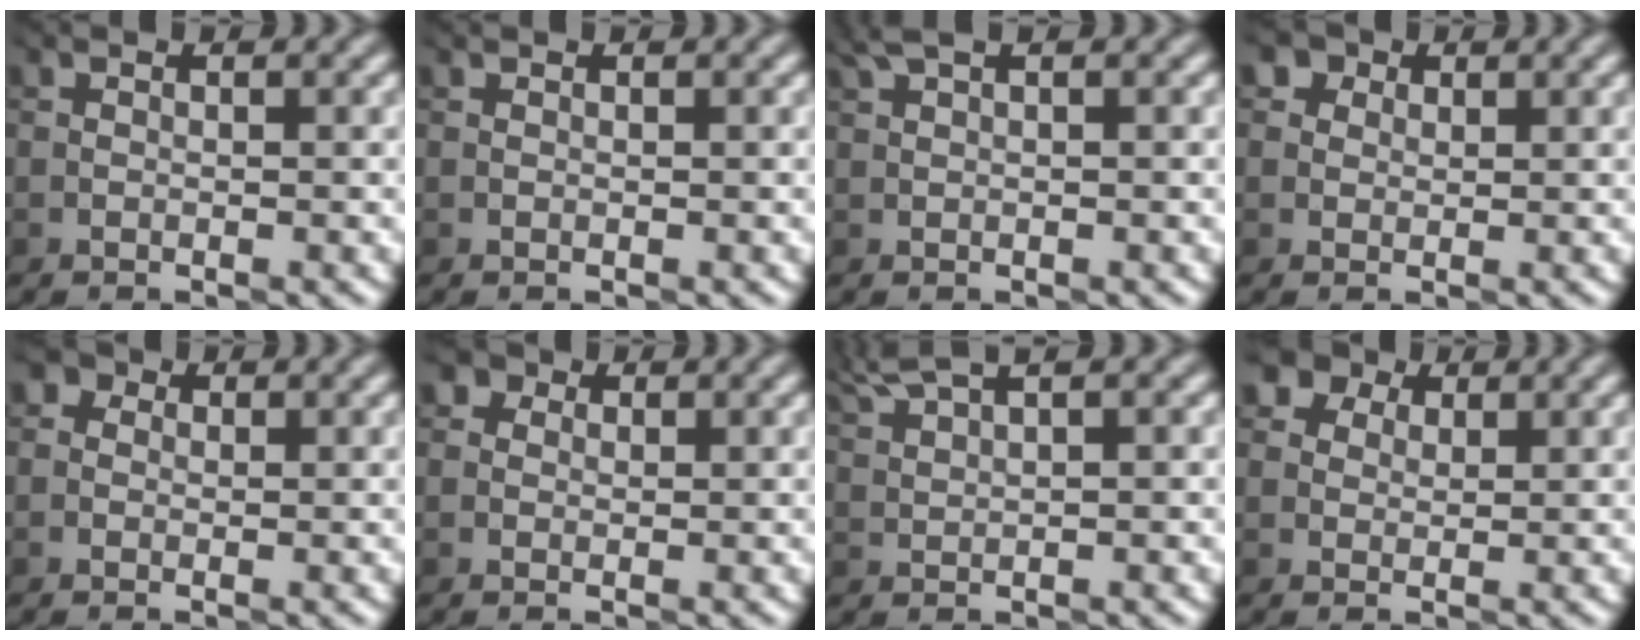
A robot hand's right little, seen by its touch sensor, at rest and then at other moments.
{"total": 0.0}
{"total": 1.5, "force": [1.2, 0.2, 0.9], "torque": [-0.021, 0.005, 0.025]}
{"total": 3.8, "force": [2.0, 3.0, 1.2], "torque": [-0.018, 0.012, 0.024]}
{"total": 2.5, "force": [0.9, 2.2, 0.9], "torque": [0.005, 0.014, -0.016]}
{"total": 3.0, "force": [1.4, 2.4, 1.0], "torque": [-0.001, 0.010, 0.003]}
{"total": 3.1, "force": [2.7, 0.0, 1.5], "torque": [-0.045, 0.016, 0.067]}
{"total": 4.8, "force": [2.8, 3.6, 1.5], "torque": [-0.030, 0.013, 0.039]}